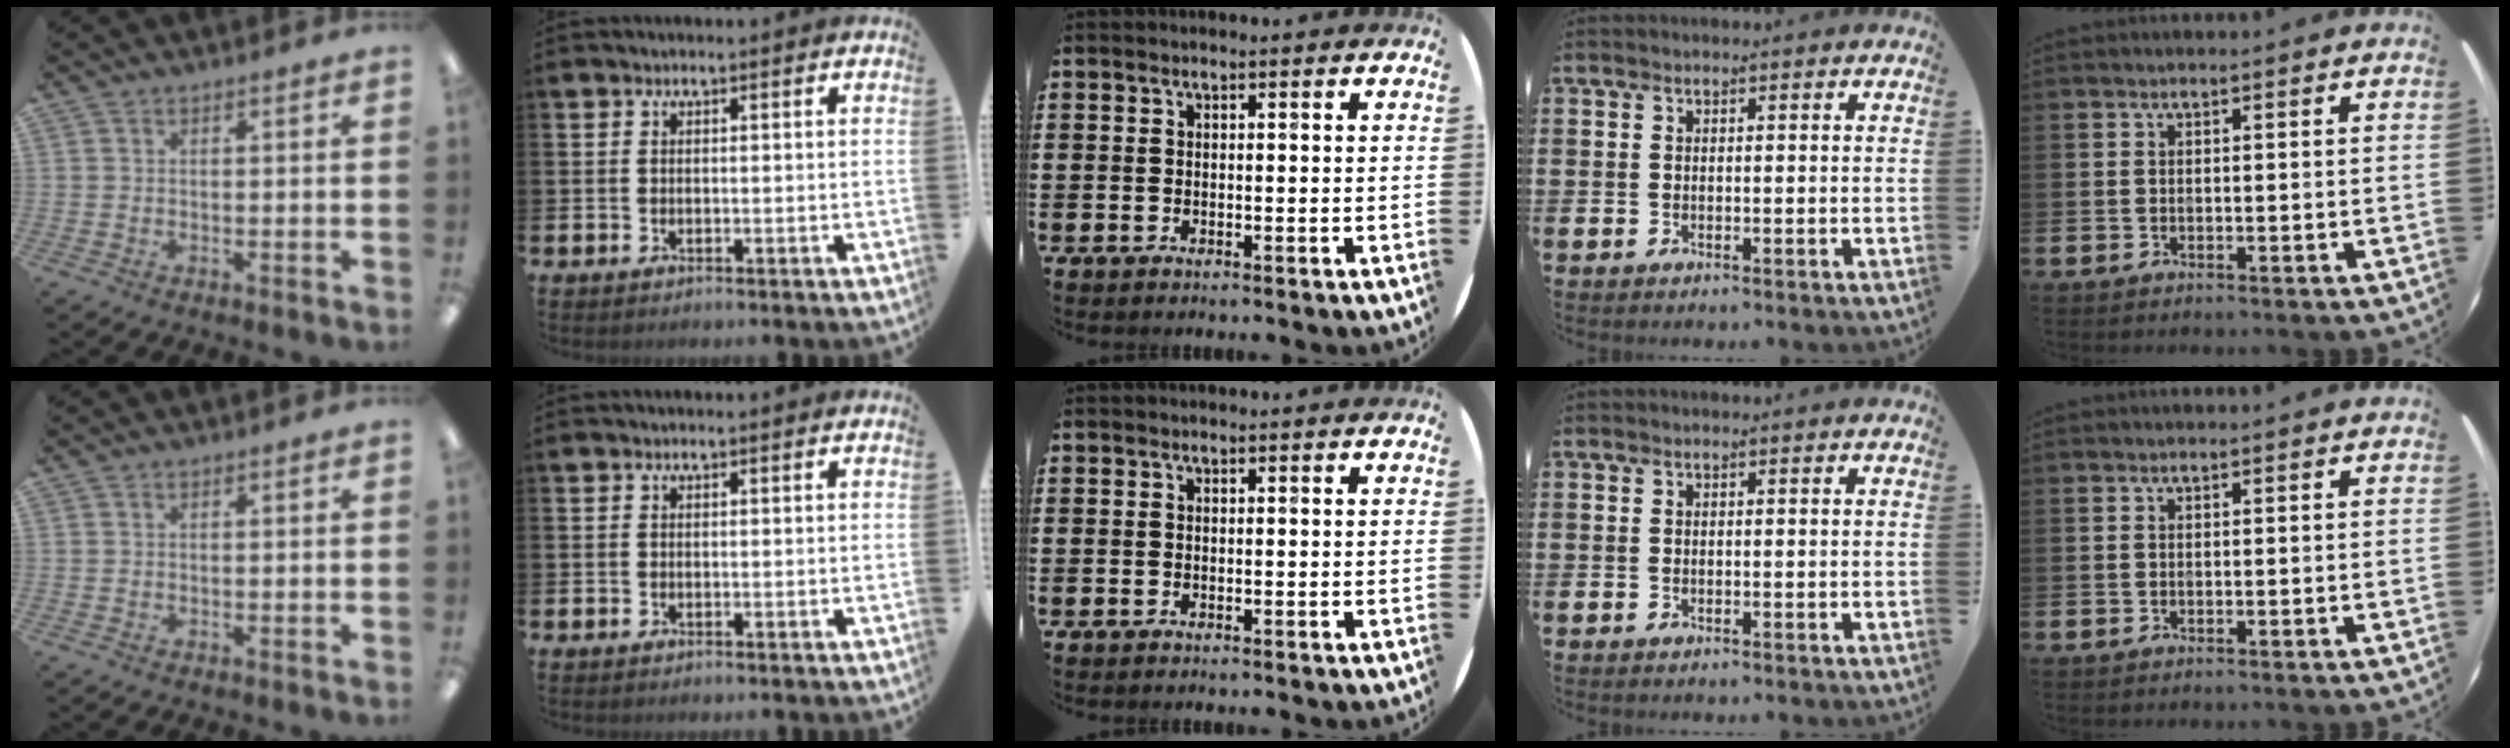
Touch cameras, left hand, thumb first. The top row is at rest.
{}